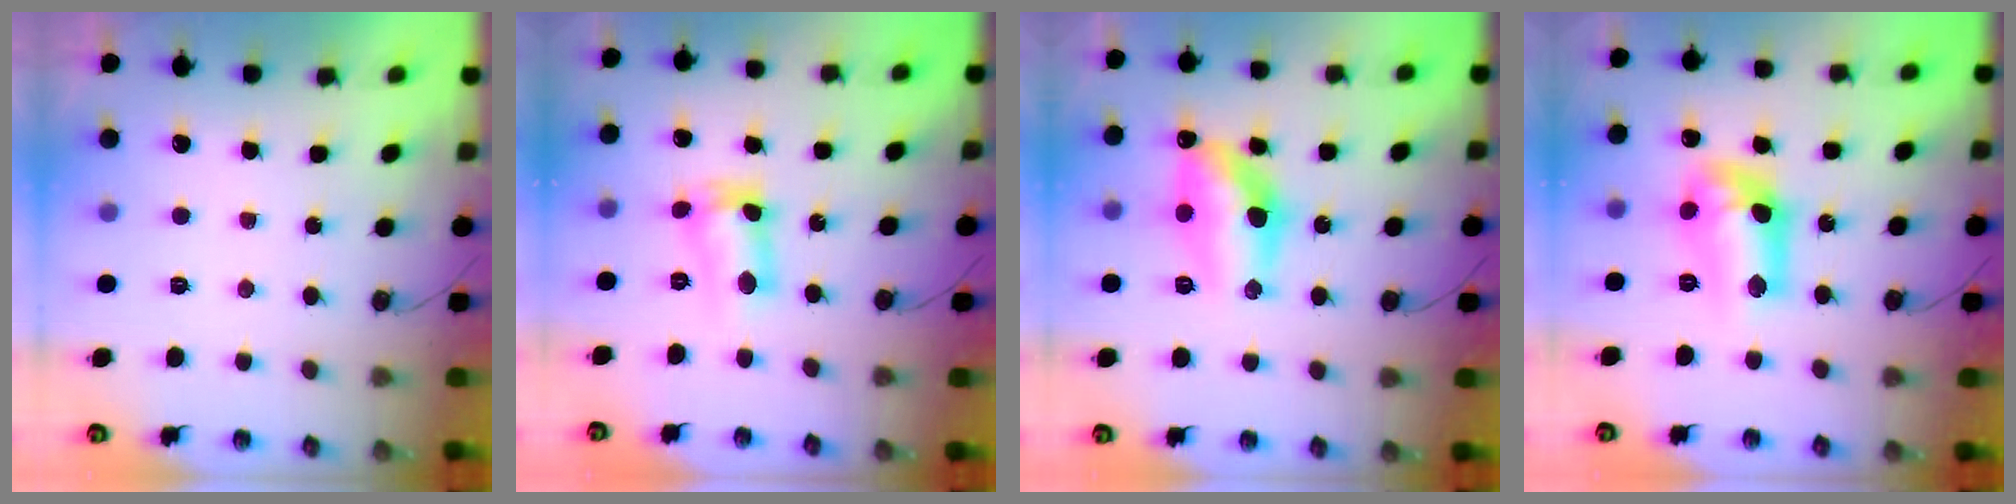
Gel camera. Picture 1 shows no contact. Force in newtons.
{"total": 9.1, "press": 8.4, "slide": 3.5}
{"total": 15.2, "press": 14.6, "slide": 4.3}
{"total": 14.2, "press": 13.6, "slide": 4.0}